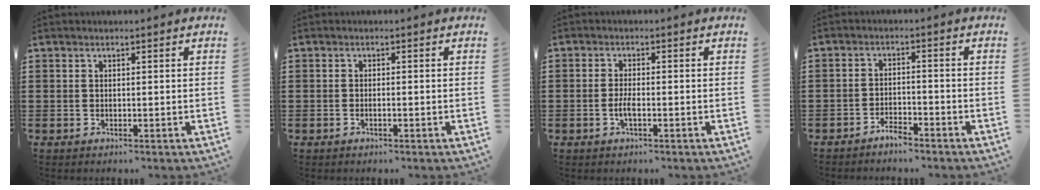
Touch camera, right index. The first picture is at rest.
{"total": 0.6, "force": [-0.4, 0.1, 0.5], "torque": [-0.010, -0.004, -0.007]}
{"total": 2.2, "force": [-0.8, 0.6, 1.9], "torque": [-0.044, -0.003, -0.016]}
{"total": 2.6, "force": [-2.6, 0.3, 0.5], "torque": [-0.016, 0.004, -0.052]}